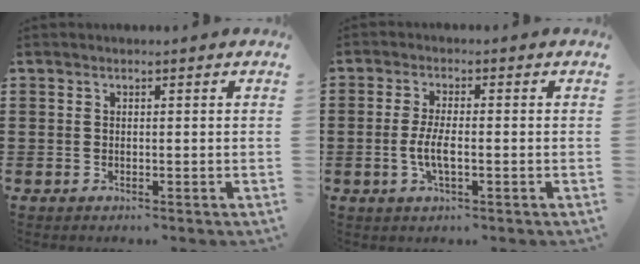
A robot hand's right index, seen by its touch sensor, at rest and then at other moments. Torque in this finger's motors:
{"motor_torque": [1.29, 0.85, 0.59, 0.15]}